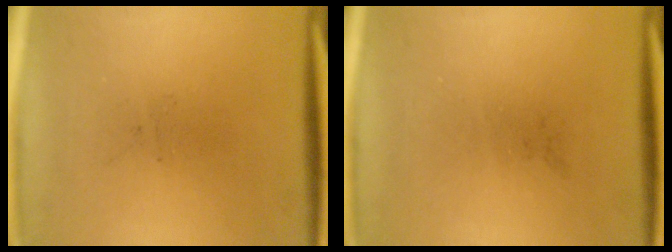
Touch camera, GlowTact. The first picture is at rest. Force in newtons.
{"total": 0.0}